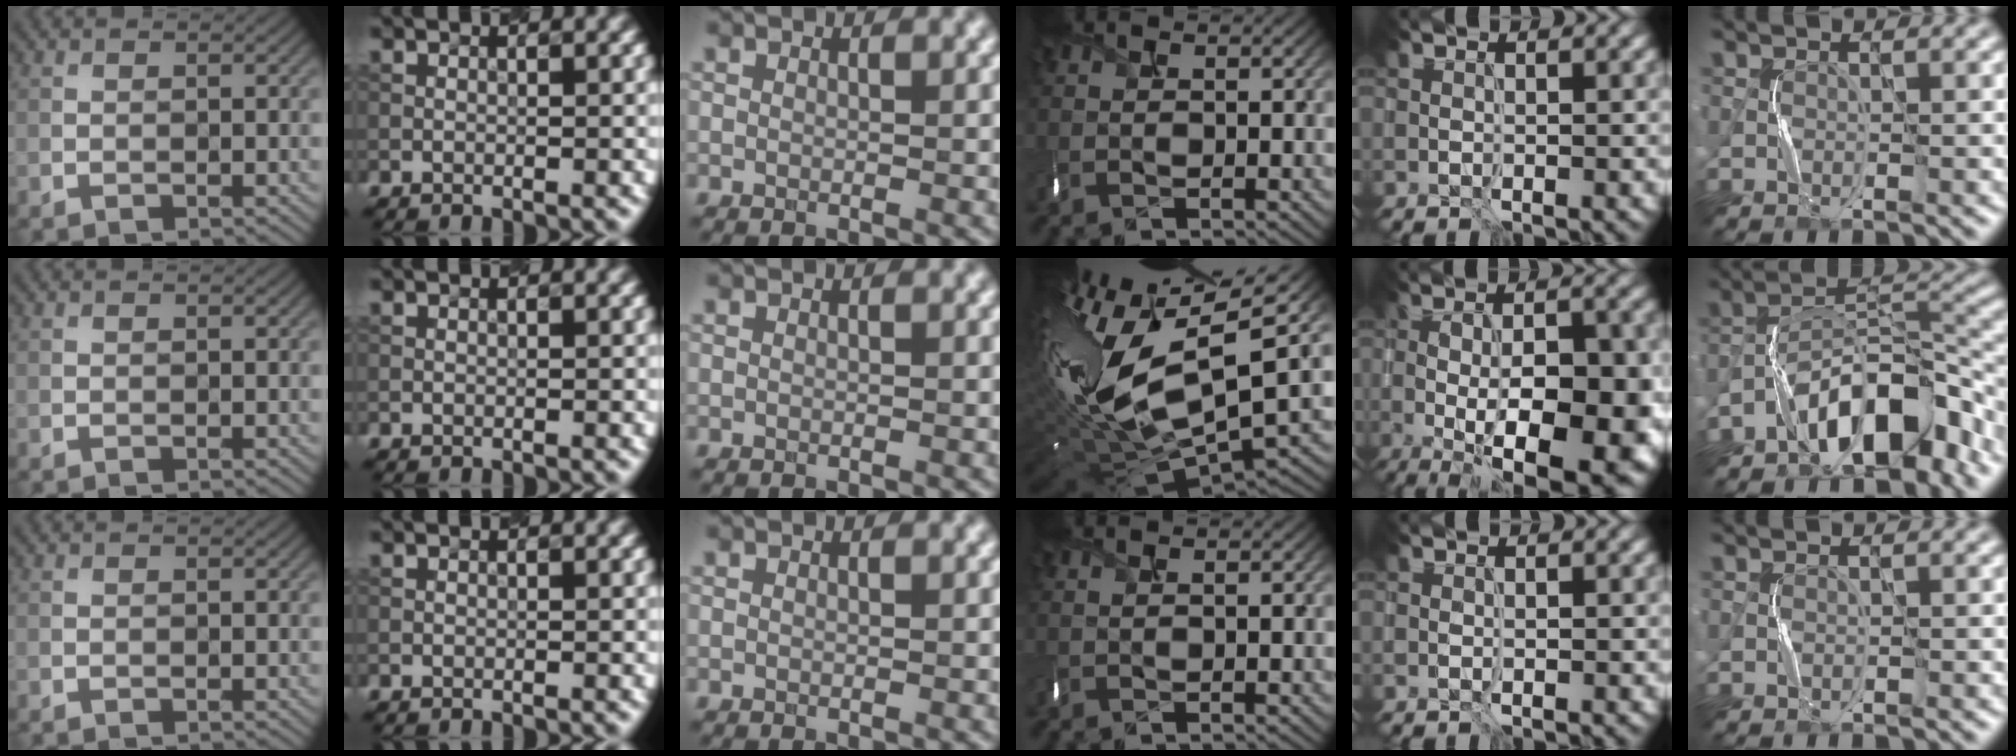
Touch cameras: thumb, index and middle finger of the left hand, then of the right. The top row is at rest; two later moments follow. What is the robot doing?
{"motion": "shake", "object": "box of matches"}